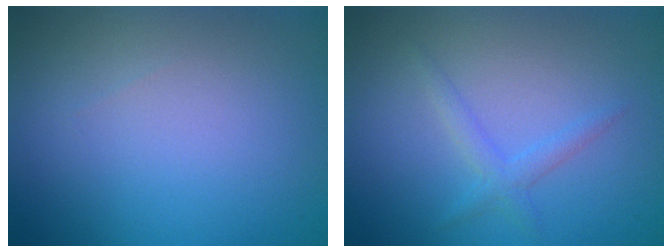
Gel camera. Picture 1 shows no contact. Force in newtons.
{"total": 1.6, "press": 1.6, "slide": 0.1}